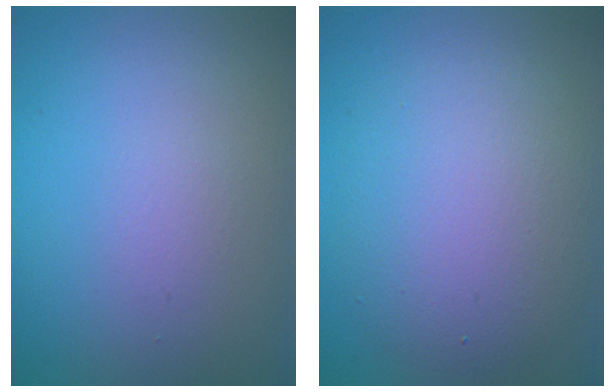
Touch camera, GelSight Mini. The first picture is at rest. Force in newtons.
{"total": 5.6, "press": 5.6, "slide": 0.6}